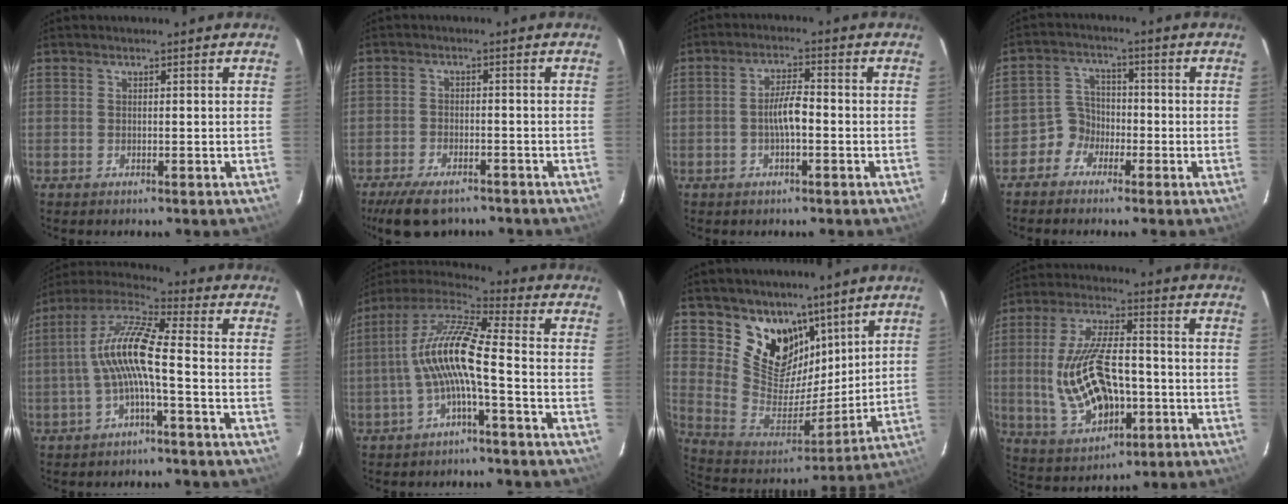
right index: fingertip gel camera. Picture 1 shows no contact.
{"total": 9.3, "force": [-7.3, 3.6, 4.4], "torque": [-0.108, -0.011, -0.120]}
{"total": 4.5, "force": [-1.1, 1.1, 4.2], "torque": [-0.080, 0.007, -0.019]}
{"total": 4.6, "force": [-2.8, 3.7, -0.1], "torque": [0.001, 0.024, -0.055]}
{"total": 10.2, "force": [-1.8, 1.4, 9.9], "torque": [-0.210, 0.017, -0.036]}
{"total": 11.4, "force": [-2.3, 1.6, 11.1], "torque": [-0.226, 0.016, -0.047]}
{"total": 15.7, "force": [10.2, 10.2, 6.1], "torque": [-0.129, -0.009, 0.203]}
{"total": 16.8, "force": [-2.6, 8.4, 14.3], "torque": [-0.298, -0.002, -0.025]}